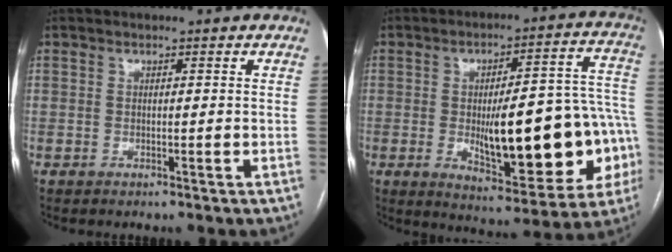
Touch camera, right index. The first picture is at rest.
{"total": 22.8, "force": [-3.7, 6.5, 21.6], "torque": [-0.231, 0.030, -0.030]}